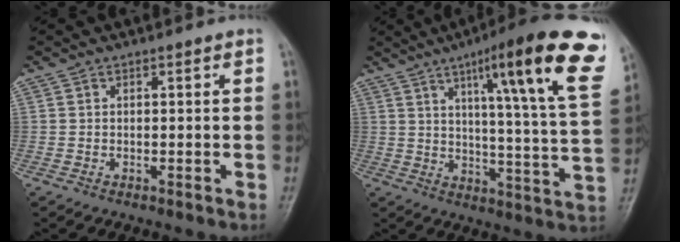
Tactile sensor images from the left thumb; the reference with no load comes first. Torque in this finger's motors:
{"motor_torque": [0.98, 0.72, 1.58, -1.23, 0.26]}